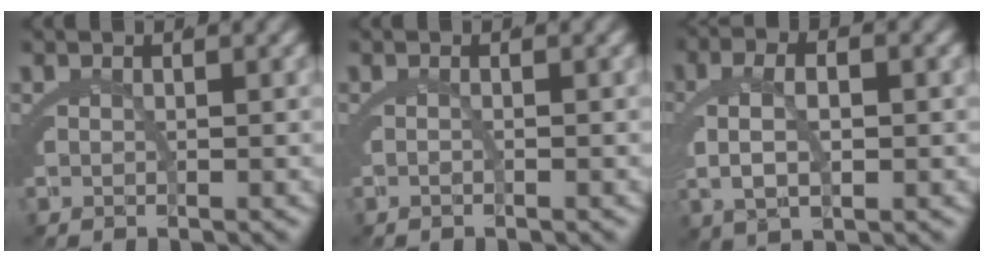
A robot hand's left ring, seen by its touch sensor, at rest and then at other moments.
{"total": 0.8, "force": [-0.6, -0.1, 0.5], "torque": [-0.011, 0.000, -0.012]}
{"total": 4.5, "force": [0.0, 2.3, 3.9], "torque": [-0.073, 0.002, 0.002]}